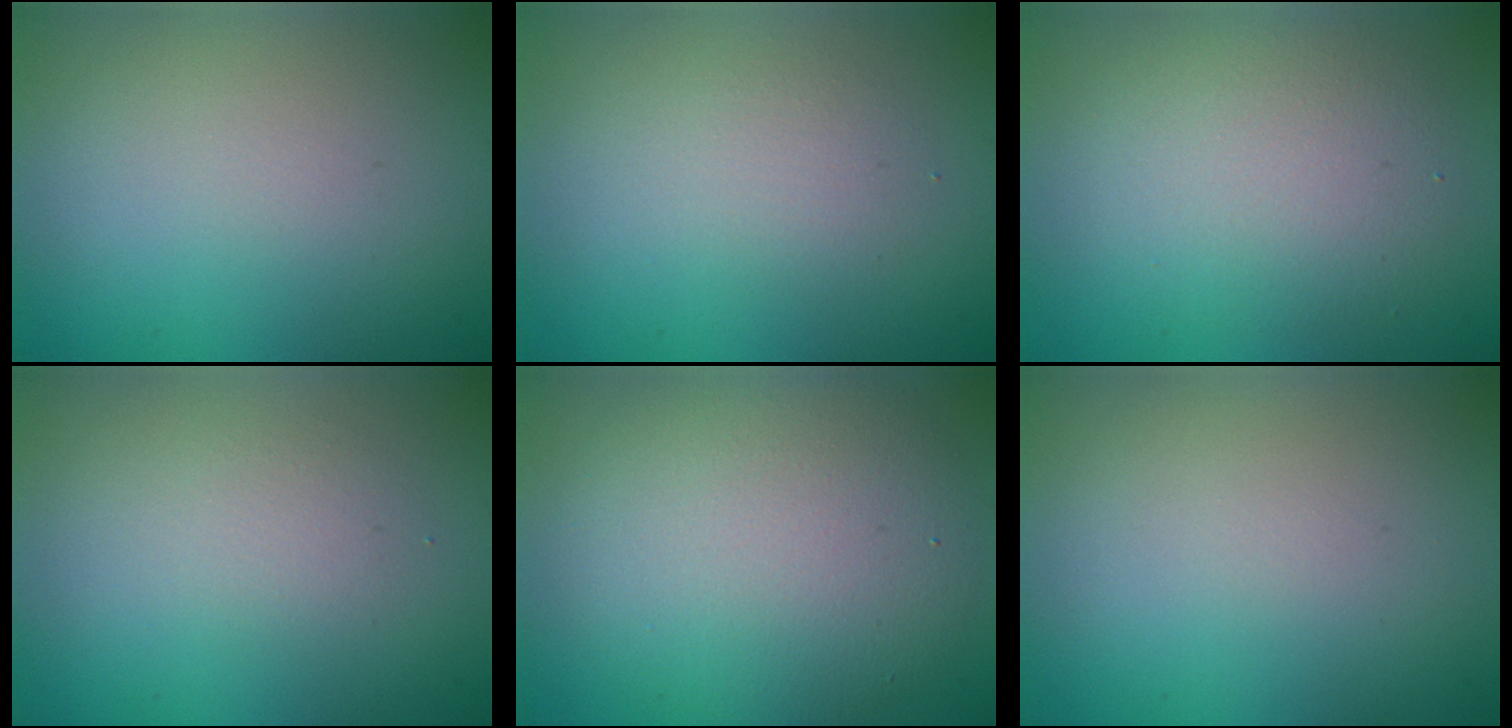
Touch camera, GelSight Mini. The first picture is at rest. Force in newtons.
{"total": 1.9, "press": 1.9, "slide": 0.1}
{"total": 4.4, "press": 4.4, "slide": 0.2}
{"total": 1.7, "press": 1.7, "slide": 0.1}
{"total": 7.8, "press": 7.8, "slide": 0.5}
{"total": 0.0}